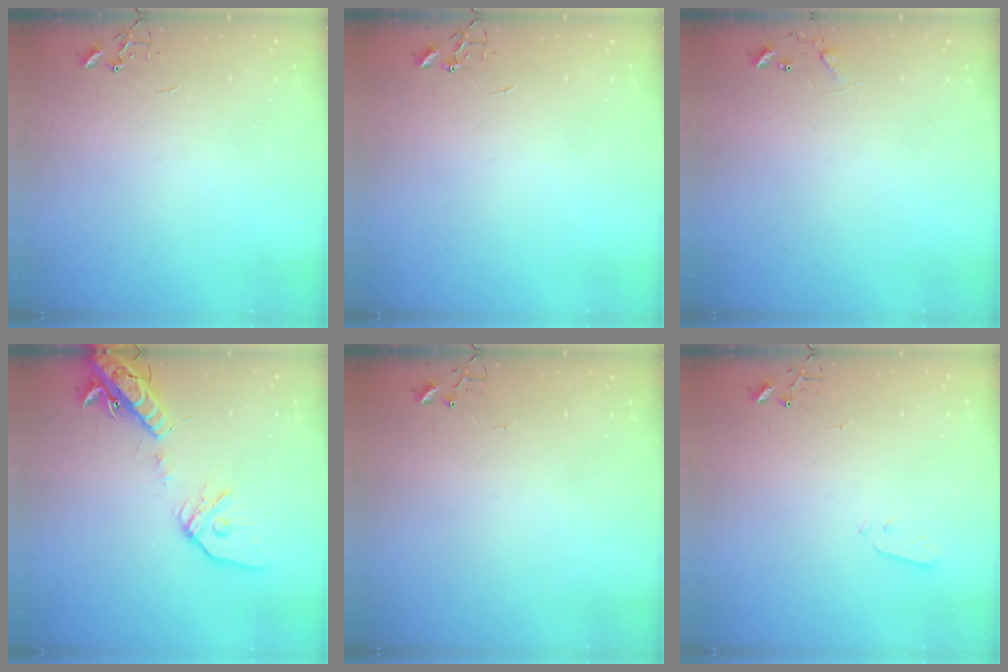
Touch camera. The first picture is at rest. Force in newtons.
{"total": 0.0}
{"total": 8.0, "press": 8.0, "slide": 0.4}
{"total": 15.6, "press": 15.3, "slide": 3.2}
{"total": 3.6, "press": 3.6, "slide": 0.4}
{"total": 2.1, "press": 2.0, "slide": 0.4}